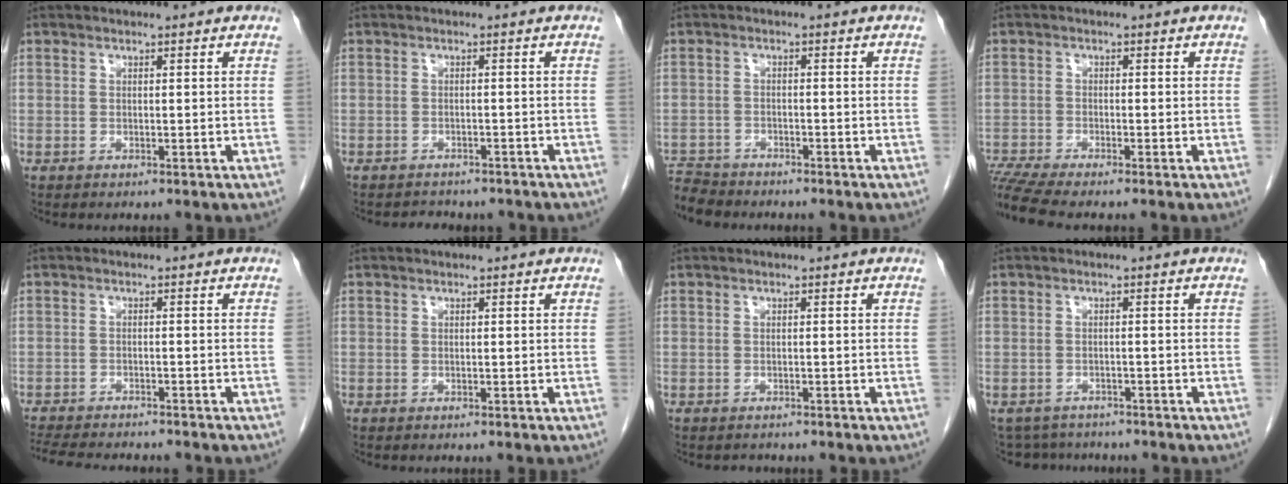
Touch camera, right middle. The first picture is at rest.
{"total": 5.1, "force": [-4.5, 2.1, 1.0], "torque": [-0.014, 0.005, -0.052]}
{"total": 4.5, "force": [-4.4, 0.8, -0.2], "torque": [0.005, -0.013, -0.082]}
{"total": 5.4, "force": [-5.0, -0.9, 2.1], "torque": [-0.041, -0.015, -0.091]}
{"total": 11.6, "force": [-10.3, 2.2, 4.9], "torque": [-0.082, -0.015, -0.143]}
{"total": 0.0}
{"total": 0.8, "force": [-0.8, 0.3, 0.0], "torque": [-0.004, -0.001, -0.012]}
{"total": 5.6, "force": [-5.1, 2.2, 0.3], "torque": [-0.003, 0.001, -0.071]}